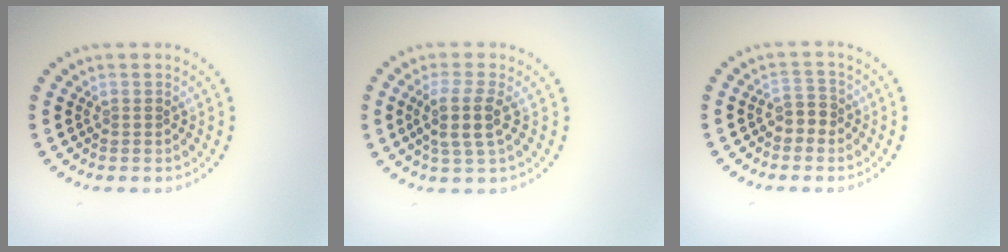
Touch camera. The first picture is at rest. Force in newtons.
{"total": 3.0, "press": 2.5, "slide": 1.6}
{"total": 1.8, "press": 1.6, "slide": 0.8}